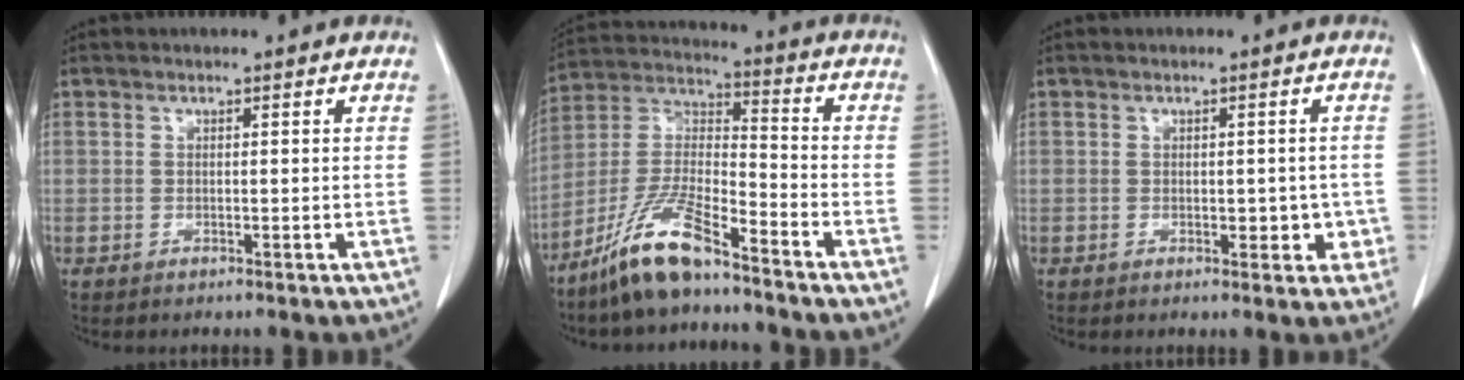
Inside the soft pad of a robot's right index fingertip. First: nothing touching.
{"total": 12.4, "force": [-9.2, 2.1, 8.0], "torque": [-0.173, -0.005, -0.179]}
{"total": 3.3, "force": [-0.6, 2.1, 2.4], "torque": [-0.017, 0.007, 0.000]}